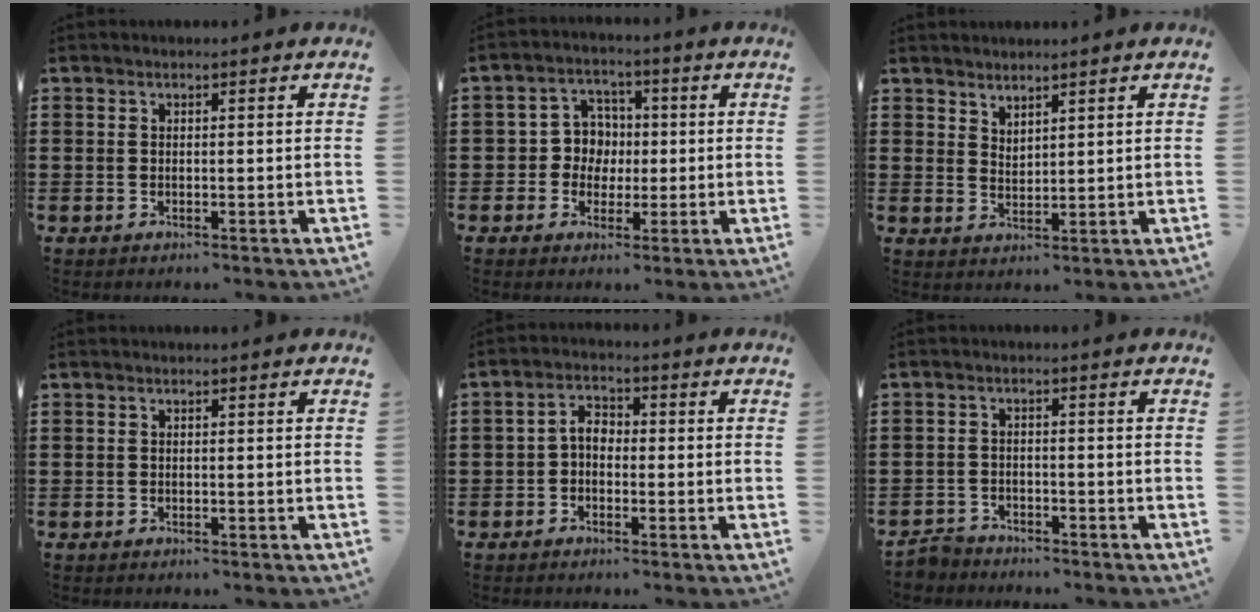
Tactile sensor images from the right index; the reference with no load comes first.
{"total": 5.4, "force": [-0.1, 5.1, 1.5], "torque": [-0.051, 0.016, -0.004]}
{"total": 2.3, "force": [2.2, 0.3, -0.3], "torque": [0.002, -0.002, 0.044]}
{"total": 0.0}
{"total": 3.0, "force": [-0.8, 1.9, 2.2], "torque": [-0.052, 0.006, -0.021]}
{"total": 2.4, "force": [-2.3, 0.6, -0.1], "torque": [-0.006, 0.004, -0.049]}